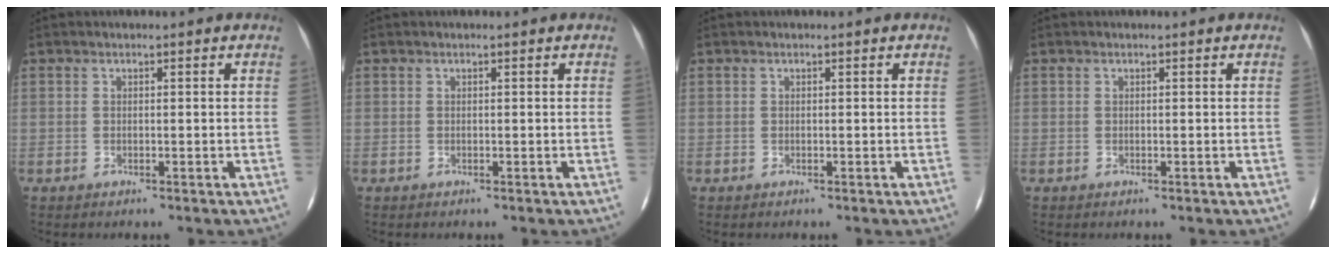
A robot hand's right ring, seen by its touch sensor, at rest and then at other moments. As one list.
[{"total": 0.0}, {"total": 0.0}, {"total": 0.0}]